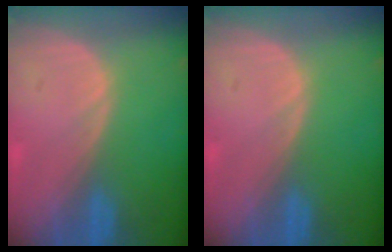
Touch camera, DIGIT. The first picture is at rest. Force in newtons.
{"total": 0.0}